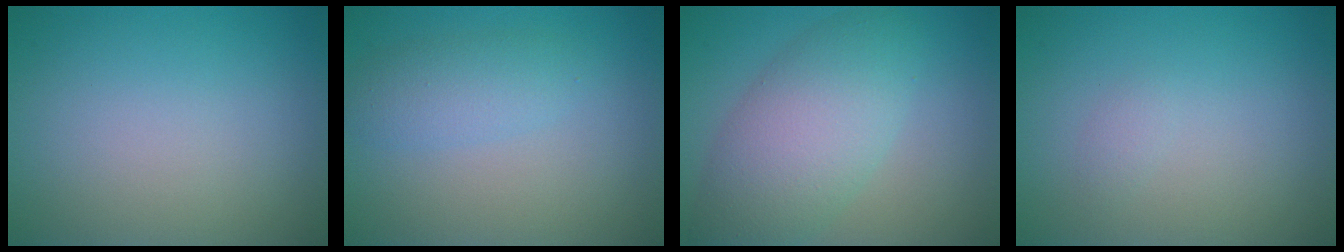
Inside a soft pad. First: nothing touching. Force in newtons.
{"total": 2.4, "press": 2.4, "slide": 0.2}
{"total": 6.6, "press": 6.6, "slide": 0.3}
{"total": 0.6, "press": 0.6, "slide": 0.1}